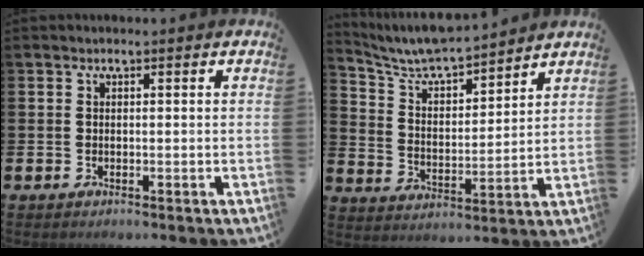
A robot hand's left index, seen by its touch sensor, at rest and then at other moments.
{"total": 7.2, "force": [7.0, 0.7, 1.8], "torque": [-0.064, -0.053, 0.121]}